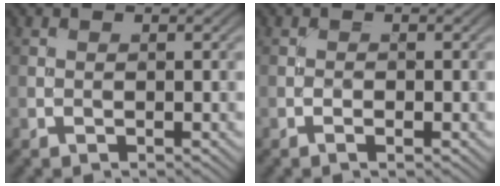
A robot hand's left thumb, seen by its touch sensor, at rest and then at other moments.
{"total": 0.8, "force": [-0.4, 0.2, 0.6], "torque": [-0.012, 0.001, -0.009]}